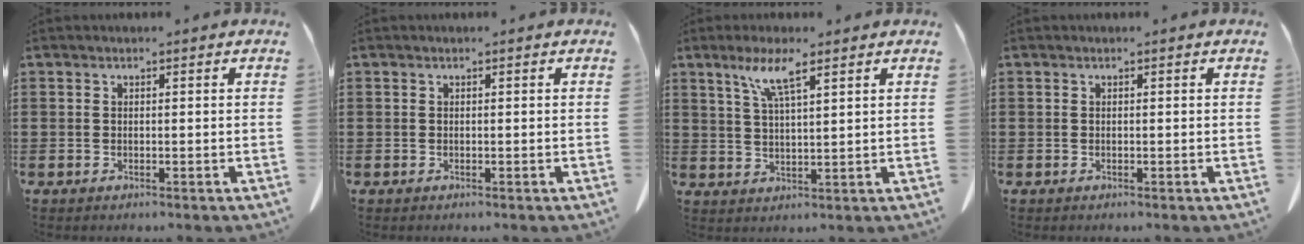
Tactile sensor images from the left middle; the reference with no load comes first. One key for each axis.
{"total": 0.0}
{"total": 6.3, "fx": 3.8, "fy": 0.9, "fz": 4.9, "tx": -0.108, "ty": 0.006, "tz": 0.065}
{"total": 0.0}